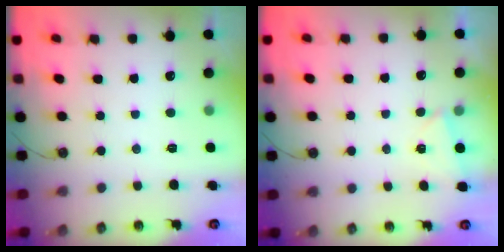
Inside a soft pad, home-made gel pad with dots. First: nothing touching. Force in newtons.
{"total": 2.6, "press": 1.5, "slide": 2.1}